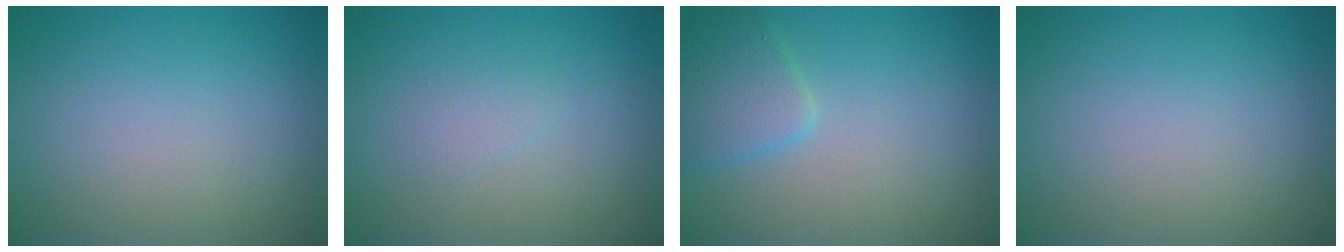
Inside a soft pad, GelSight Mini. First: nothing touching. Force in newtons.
{"total": 0.9, "press": 0.9, "slide": 0.1}
{"total": 2.8, "press": 2.8, "slide": 0.1}
{"total": 0.0}